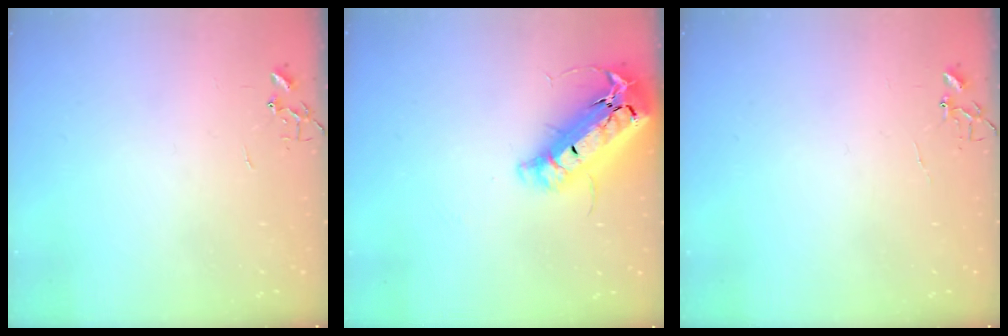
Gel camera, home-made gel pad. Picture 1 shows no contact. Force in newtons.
{"total": 25.0, "press": 24.5, "slide": 4.9}
{"total": 4.3, "press": 4.3, "slide": 0.3}